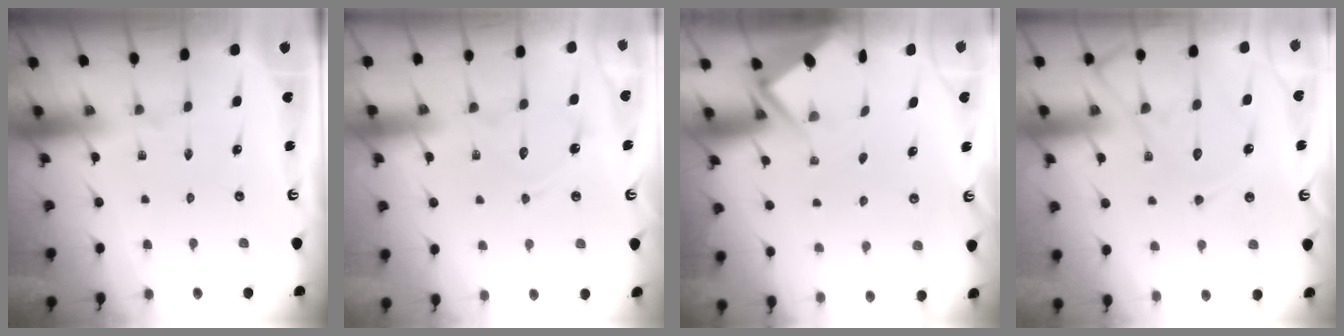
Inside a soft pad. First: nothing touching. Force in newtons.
{"total": 9.6, "press": 9.6, "slide": 0.8}
{"total": 2.8, "press": 2.8, "slide": 0.4}
{"total": 13.4, "press": 13.4, "slide": 1.4}